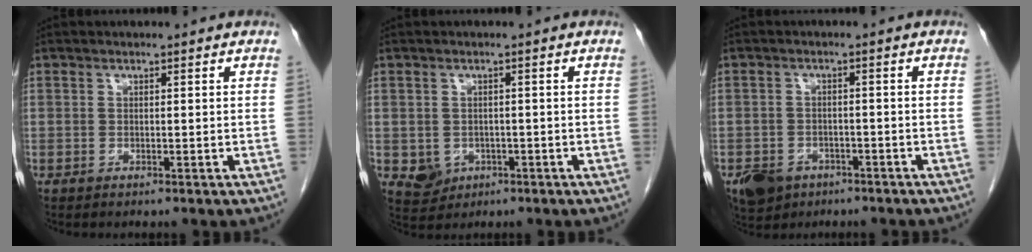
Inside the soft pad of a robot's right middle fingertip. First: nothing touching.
{"total": 3.8, "force": [-1.1, 3.4, 1.3], "torque": [-0.018, 0.002, -0.007]}
{"total": 6.4, "force": [-4.1, 4.6, 1.9], "torque": [-0.035, 0.005, -0.058]}